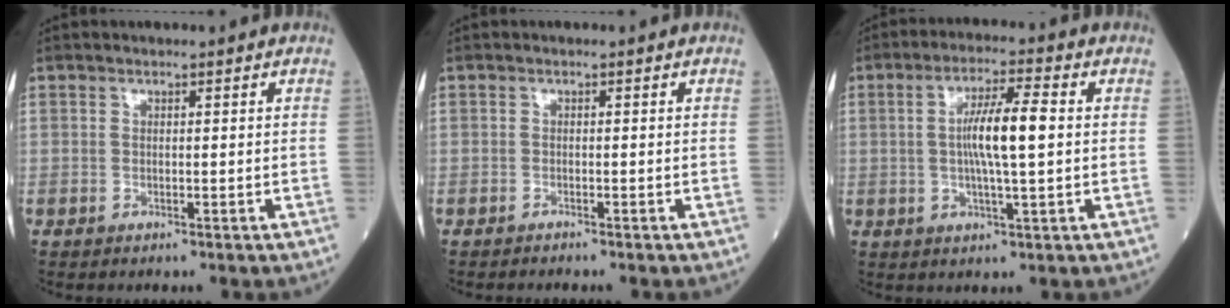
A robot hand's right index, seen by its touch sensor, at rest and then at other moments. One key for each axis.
{"total": 0.9, "fx": -0.9, "fy": -0.1, "fz": 0.1, "tx": -0.005, "ty": 0.000, "tz": -0.014}
{"total": 8.0, "fx": 0.5, "fy": 0.5, "fz": 7.9, "tx": -0.145, "ty": 0.004, "tz": 0.004}